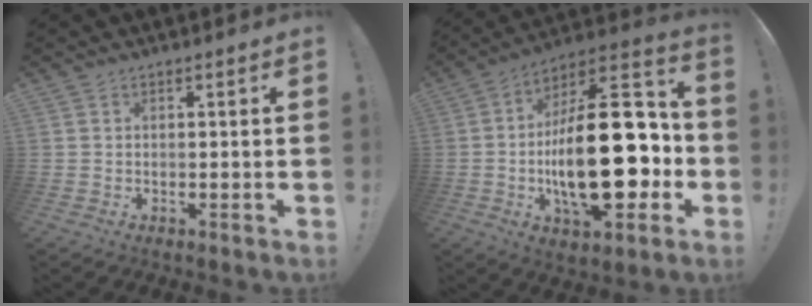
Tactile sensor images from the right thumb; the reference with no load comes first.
{"total": 30.3, "force": [-4.1, 13.5, 26.8], "torque": [-0.457, 0.021, -0.060]}